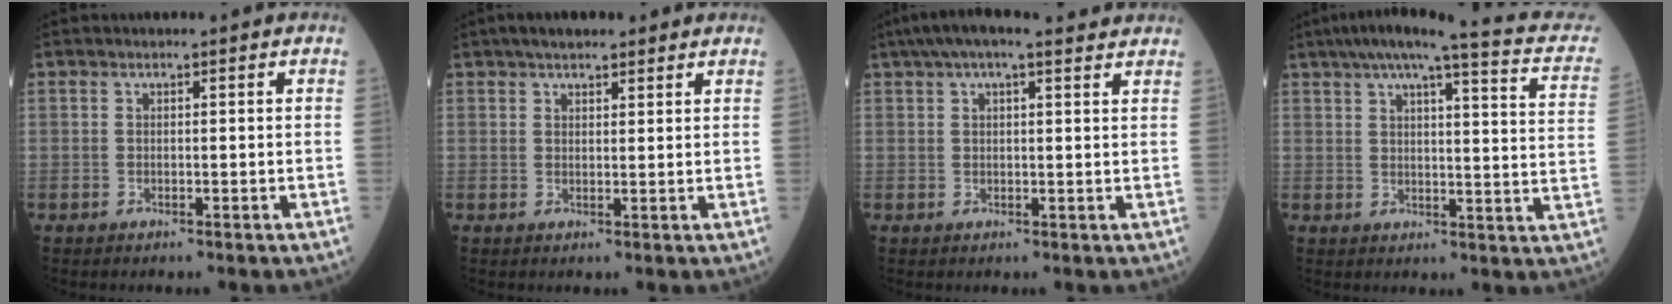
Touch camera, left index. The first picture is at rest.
{"total": 4.8, "force": [3.9, 1.6, 2.4], "torque": [-0.031, 0.028, 0.060]}
{"total": 9.9, "force": [8.0, 2.1, 5.5], "torque": [-0.090, 0.049, 0.113]}
{"total": 19.8, "force": [15.6, 2.2, 12.0], "torque": [-0.169, 0.009, 0.177]}